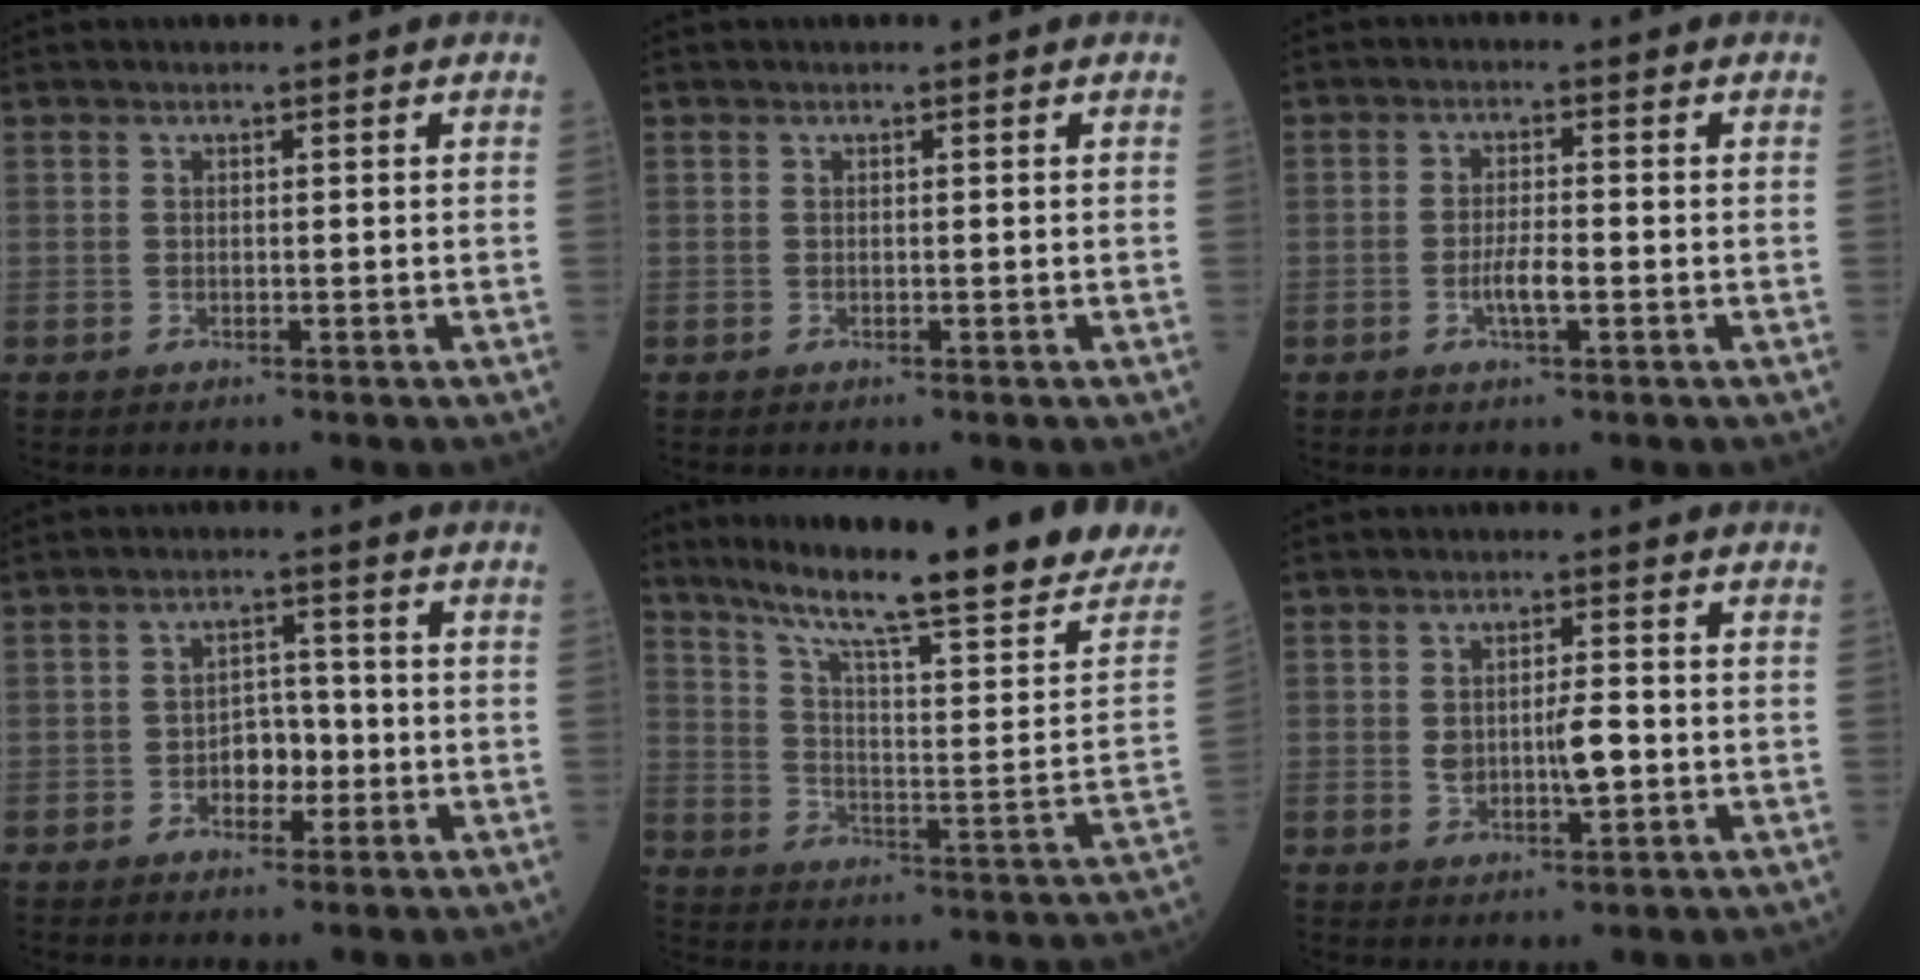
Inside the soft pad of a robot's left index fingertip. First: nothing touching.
{"total": 0.0}
{"total": 3.4, "force": [-1.1, 0.6, 3.1], "torque": [-0.063, 0.000, -0.021]}
{"total": 4.4, "force": [-1.3, 2.7, 3.2], "torque": [-0.048, 0.011, -0.023]}
{"total": 25.8, "force": [20.8, 0.8, 15.3], "torque": [-0.238, -0.055, 0.286]}
{"total": 5.3, "force": [-0.5, 1.8, 4.9], "torque": [-0.088, 0.002, -0.003]}